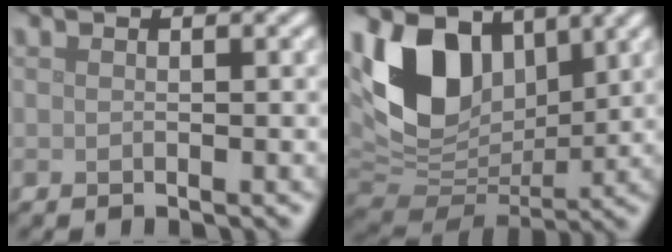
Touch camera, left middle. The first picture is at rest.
{"total": 10.6, "force": [4.1, 7.2, 6.6], "torque": [-0.147, -0.006, 0.074]}